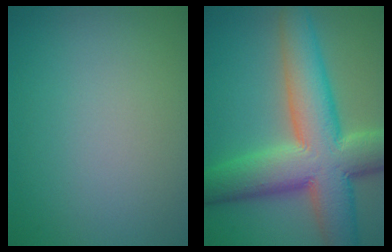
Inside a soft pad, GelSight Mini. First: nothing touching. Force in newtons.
{"total": 12.2, "press": 12.2, "slide": 0.6}